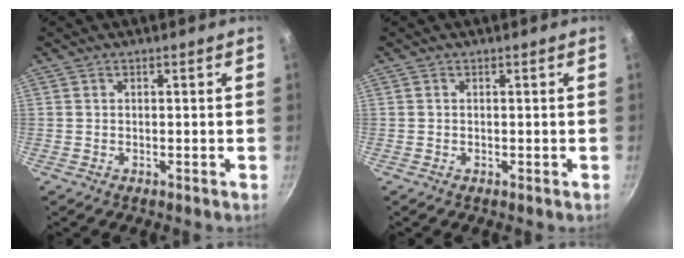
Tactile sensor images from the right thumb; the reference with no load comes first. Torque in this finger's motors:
{"motor_torque": [-0.12, -0.01, -0.05, -0.02, -0.01]}